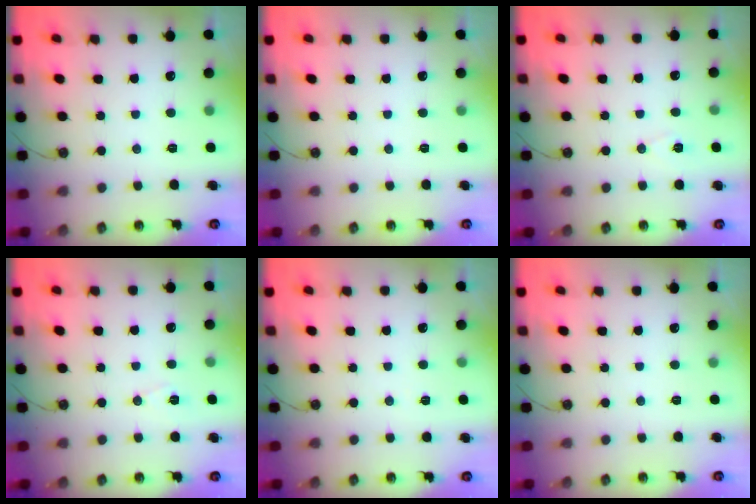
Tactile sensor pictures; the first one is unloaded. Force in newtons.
{"total": 0.0}
{"total": 5.6, "press": 3.5, "slide": 4.4}
{"total": 6.8, "press": 5.1, "slide": 4.5}
{"total": 2.2, "press": 1.9, "slide": 1.1}
{"total": 0.0}